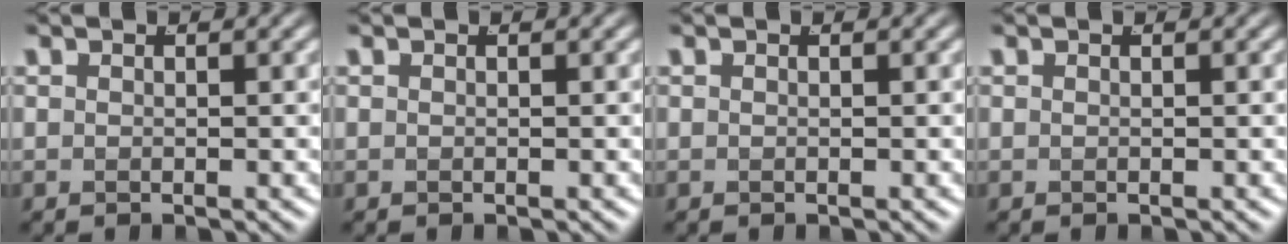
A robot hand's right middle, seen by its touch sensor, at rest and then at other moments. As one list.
[{"total": 0.0}, {"total": 0.0}, {"total": 0.0}]